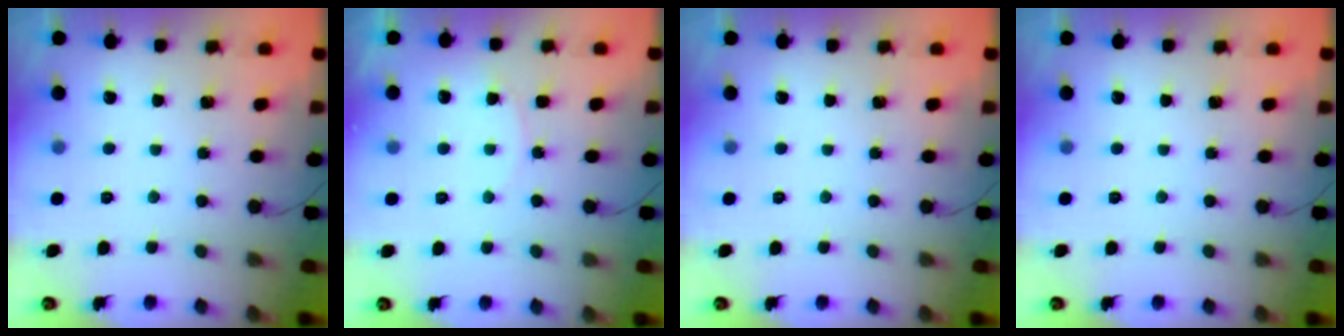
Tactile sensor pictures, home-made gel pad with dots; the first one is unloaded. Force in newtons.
{"total": 4.6, "press": 4.6, "slide": 0.5}
{"total": 0.0}
{"total": 0.0}